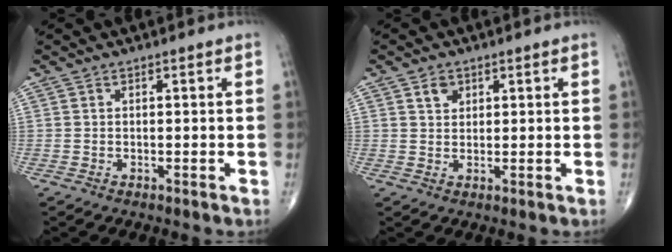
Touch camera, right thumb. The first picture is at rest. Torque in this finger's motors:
{"motor_torque": [0.21, 0.36, 0.33, 0.26, 0.02]}